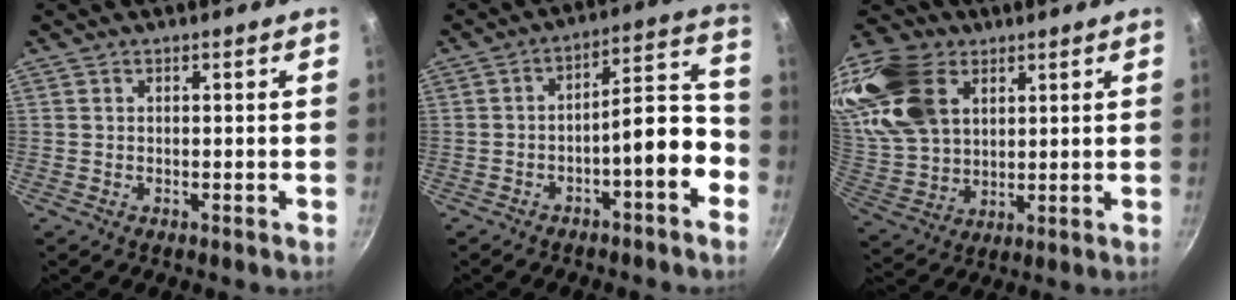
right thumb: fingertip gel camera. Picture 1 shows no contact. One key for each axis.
{"total": 9.8, "fx": -4.2, "fy": 3.1, "fz": 8.3, "tx": -0.096, "ty": 0.064, "tz": -0.060}
{"total": 22.1, "fx": 9.3, "fy": 15.3, "fz": 13.0, "tx": -0.272, "ty": -0.007, "tz": 0.184}